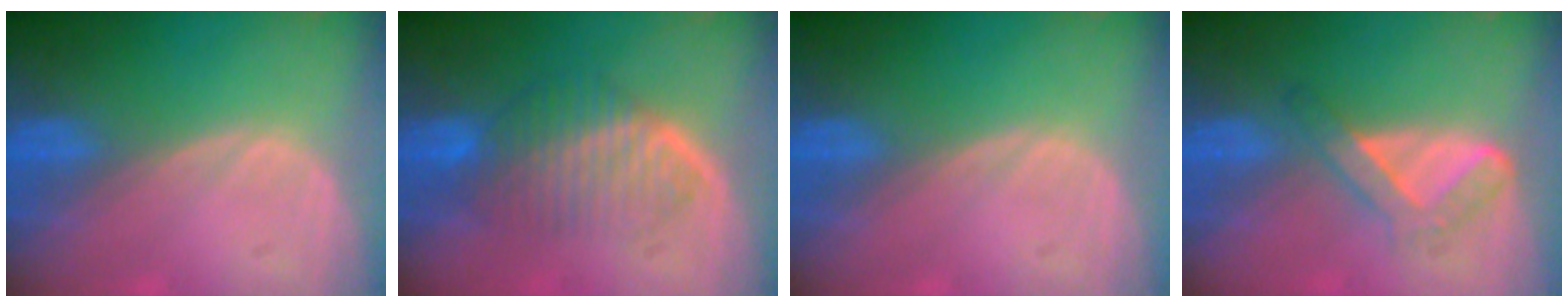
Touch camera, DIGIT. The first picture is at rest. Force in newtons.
{"total": 6.6, "press": 6.4, "slide": 1.8}
{"total": 0.0}
{"total": 4.8, "press": 4.3, "slide": 2.1}